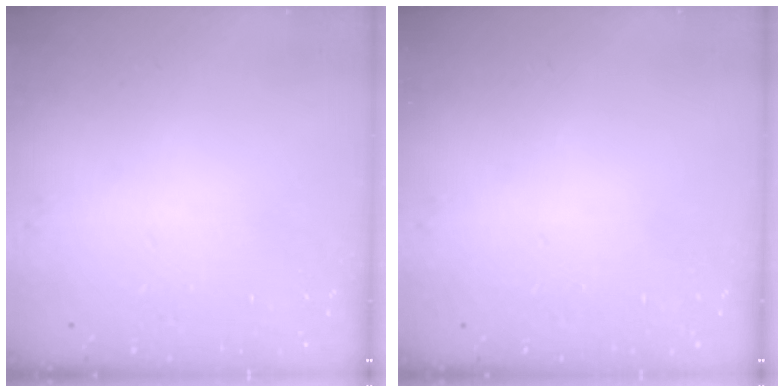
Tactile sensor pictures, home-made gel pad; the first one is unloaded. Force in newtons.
{"total": 0.0}